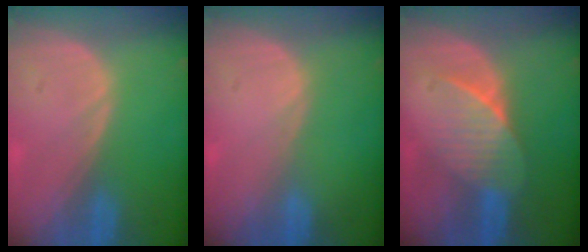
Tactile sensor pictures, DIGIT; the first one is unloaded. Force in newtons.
{"total": 0.0}
{"total": 6.6, "press": 6.2, "slide": 2.5}